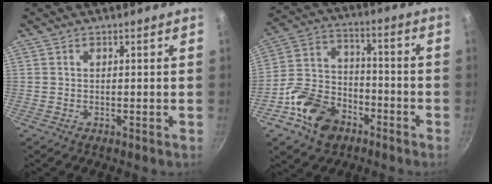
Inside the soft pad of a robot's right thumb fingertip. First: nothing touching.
{"total": 14.6, "force": [-7.5, 10.2, 7.3], "torque": [-0.116, 0.054, -0.138]}